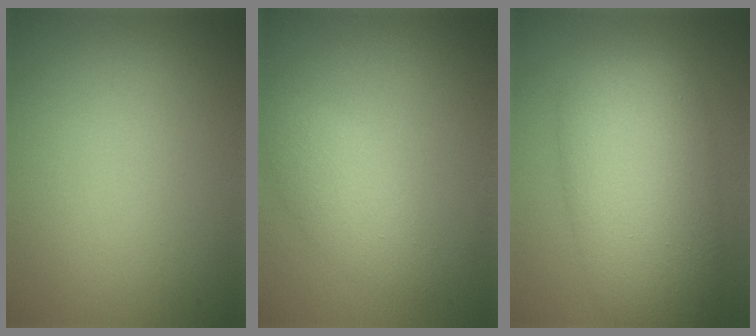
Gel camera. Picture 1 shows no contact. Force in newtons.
{"total": 2.6, "press": 2.6, "slide": 0.2}
{"total": 10.3, "press": 10.3, "slide": 0.4}